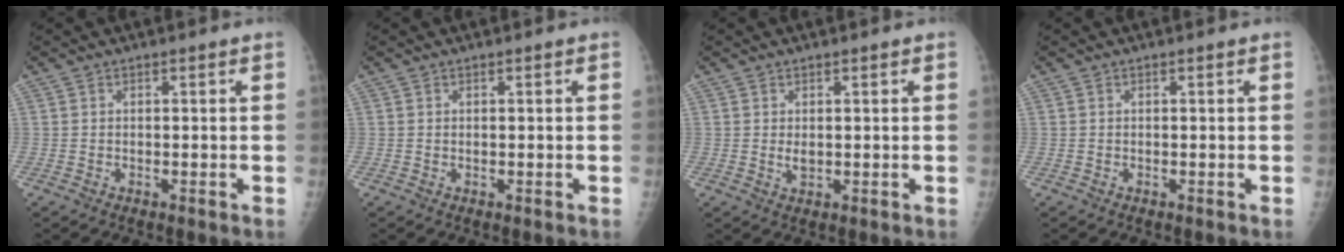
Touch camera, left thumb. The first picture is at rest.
{"total": 0.0}
{"total": 1.7, "force": [0.4, 1.0, 1.3], "torque": [-0.018, -0.005, 0.009]}
{"total": 0.0}